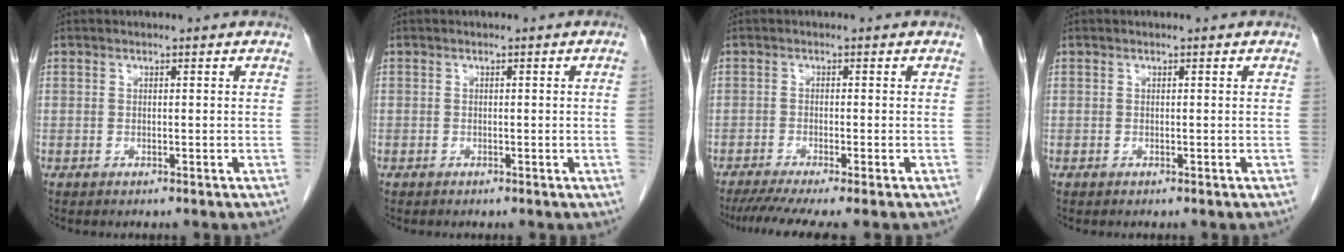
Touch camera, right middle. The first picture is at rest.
{"total": 1.1, "force": [-0.1, -0.6, 1.0], "torque": [-0.003, 0.000, -0.003]}
{"total": 7.3, "force": [-5.8, -0.2, 4.5], "torque": [-0.065, -0.017, -0.094]}
{"total": 0.0}